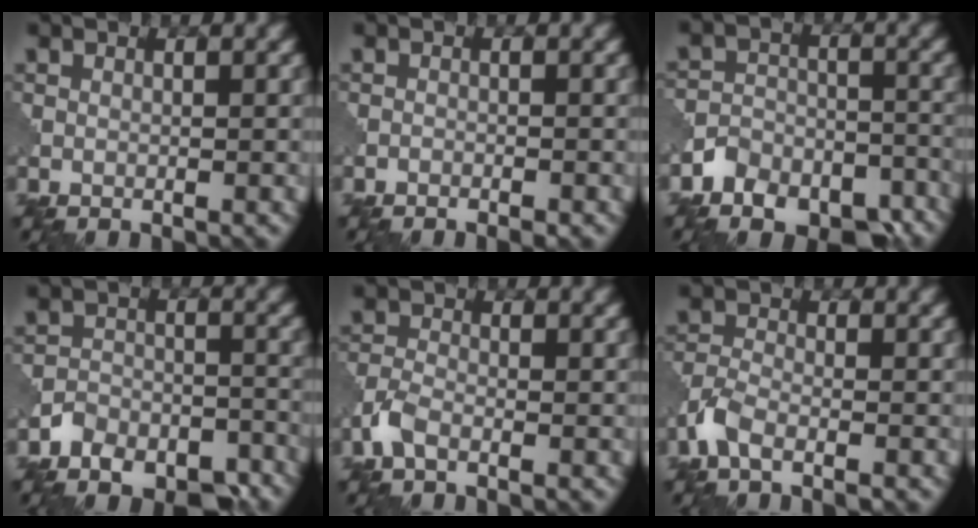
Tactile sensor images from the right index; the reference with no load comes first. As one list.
[{"total": 1.0, "force": [-0.8, 0.2, 0.4], "torque": [-0.009, 0.000, -0.016]}, {"total": 7.8, "force": [-6.0, 4.4, 2.4], "torque": [-0.027, -0.005, -0.099]}, {"total": 7.0, "force": [-5.5, 3.7, 2.3], "torque": [-0.025, -0.004, -0.091]}, {"total": 2.4, "force": [-1.4, 1.2, 1.6], "torque": [-0.041, 0.001, -0.040]}, {"total": 3.2, "force": [-2.1, 1.3, 2.0], "torque": [-0.047, 0.001, -0.055]}]